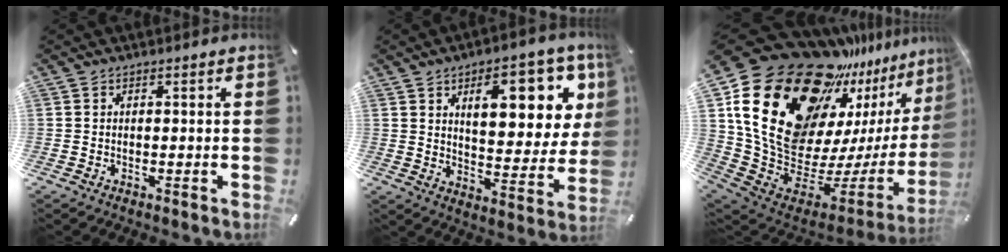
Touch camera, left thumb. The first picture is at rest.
{"total": 17.6, "force": [8.5, 8.4, 13.0], "torque": [-0.172, -0.033, 0.133]}
{"total": 33.1, "force": [15.9, 20.7, 20.4], "torque": [-0.330, -0.160, 0.332]}